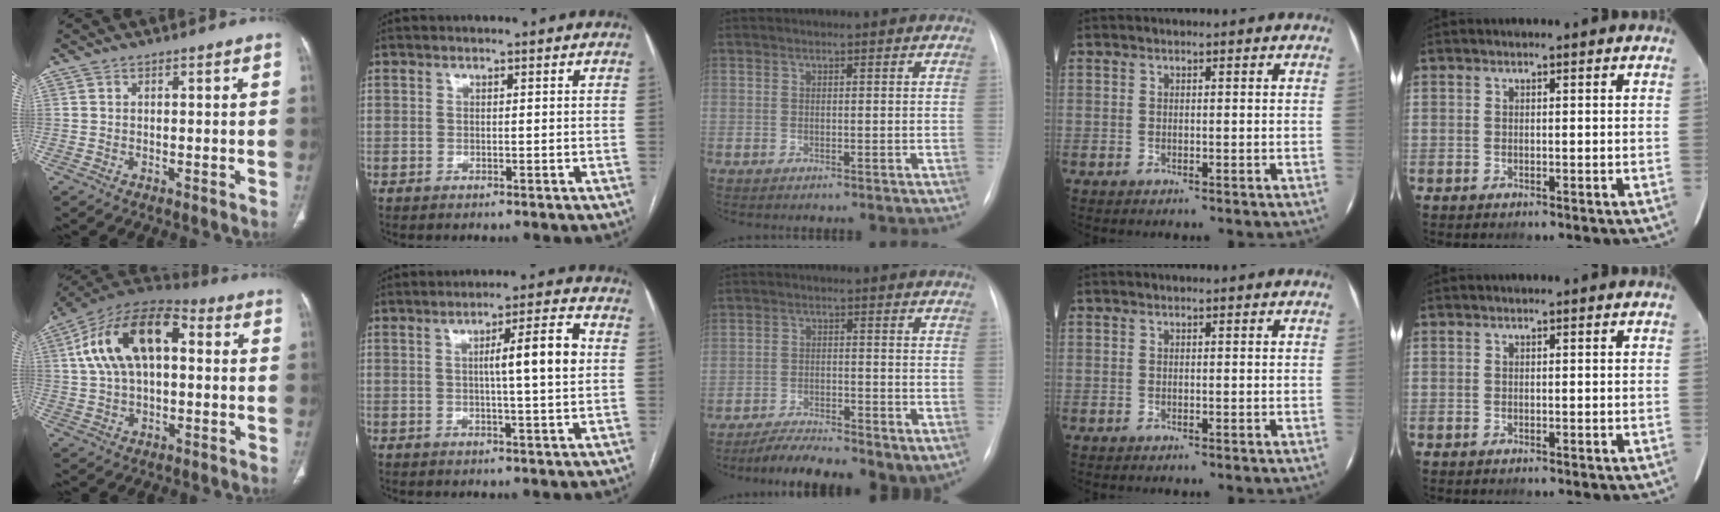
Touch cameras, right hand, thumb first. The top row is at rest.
{"thumb": {"total": 18.1, "force": [3.5, 10.0, 14.6], "torque": [-0.255, 0.037, 0.052]}, "index": {"total": 7.8, "force": [0.9, 0.0, 7.8], "torque": [-0.118, 0.008, 0.011]}, "middle": {"total": 9.0, "force": [-6.3, 2.8, 5.8], "torque": [-0.094, -0.001, -0.102]}}